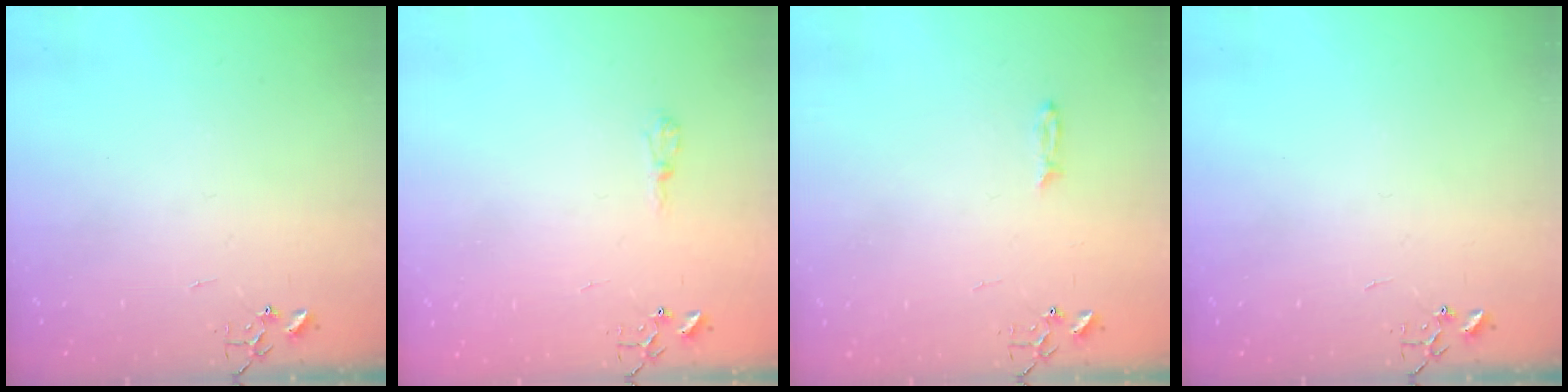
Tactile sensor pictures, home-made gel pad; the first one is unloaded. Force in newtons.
{"total": 5.9, "press": 5.9, "slide": 0.7}
{"total": 2.7, "press": 2.7, "slide": 0.4}
{"total": 0.0}